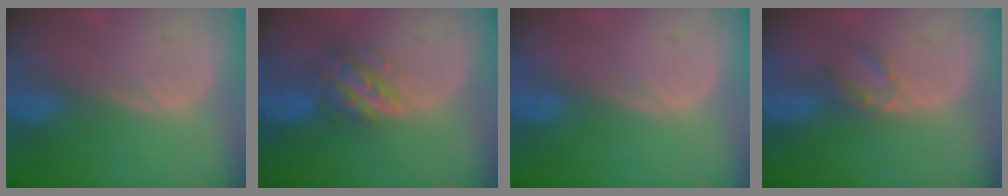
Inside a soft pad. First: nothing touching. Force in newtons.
{"total": 5.9, "press": 5.3, "slide": 2.6}
{"total": 0.5, "press": 0.1, "slide": 0.5}
{"total": 2.7, "press": 2.5, "slide": 1.0}